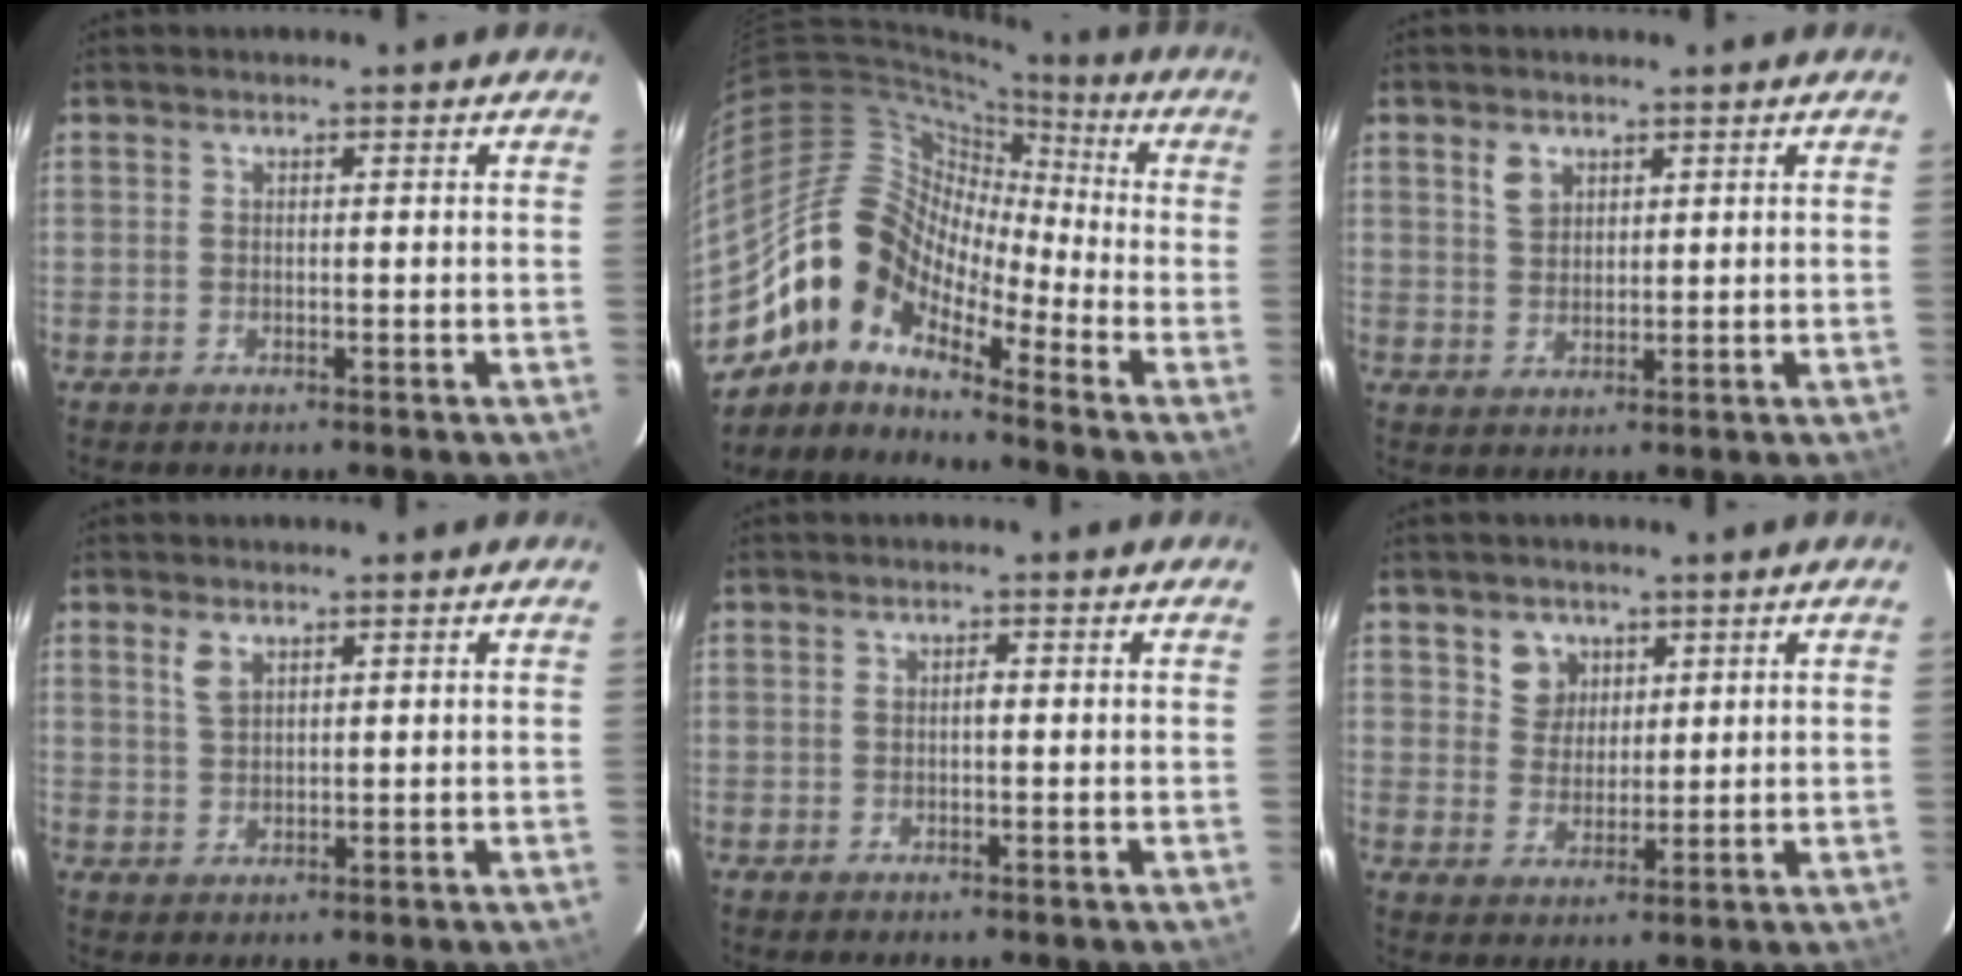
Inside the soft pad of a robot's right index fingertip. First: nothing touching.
{"total": 12.7, "force": [-9.0, 6.0, 6.7], "torque": [-0.111, 0.020, -0.196]}
{"total": 3.5, "force": [1.8, 2.4, 1.7], "torque": [-0.026, 0.007, 0.037]}
{"total": 2.8, "force": [1.6, 1.5, 1.8], "torque": [-0.035, 0.003, 0.033]}
{"total": 0.9, "force": [-0.1, 0.4, 0.7], "torque": [-0.013, 0.005, -0.003]}
{"total": 5.0, "force": [2.6, 4.2, 0.9], "torque": [-0.009, 0.011, 0.052]}